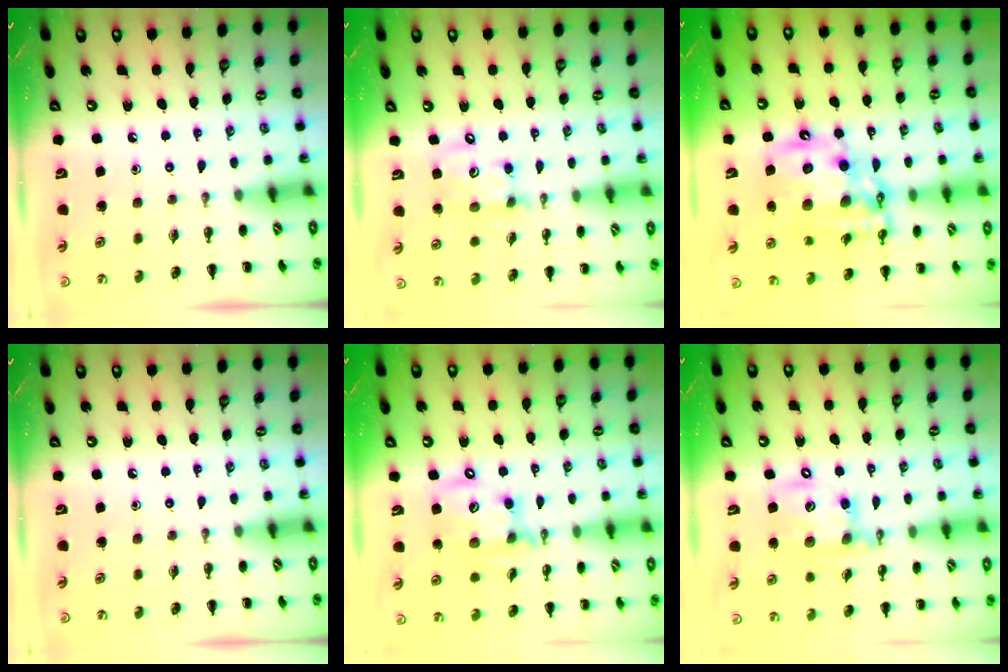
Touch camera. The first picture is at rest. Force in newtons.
{"total": 8.1, "press": 8.1, "slide": 1.0}
{"total": 18.3, "press": 17.7, "slide": 4.8}
{"total": 0.0}
{"total": 12.8, "press": 12.4, "slide": 3.1}
{"total": 13.4, "press": 13.1, "slide": 2.7}